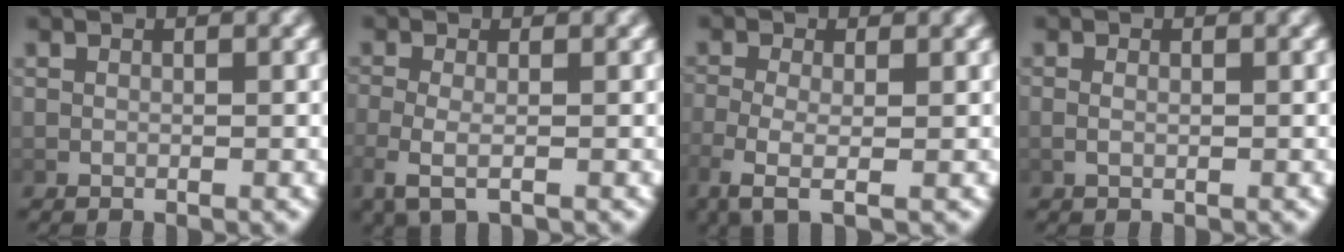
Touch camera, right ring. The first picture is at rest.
{"total": 2.8, "force": [-0.9, 0.9, 2.5], "torque": [-0.069, -0.013, -0.010]}
{"total": 3.6, "force": [-0.9, 1.2, 3.3], "torque": [-0.081, -0.016, -0.008]}
{"total": 0.7, "force": [-0.2, 0.2, 0.7], "torque": [-0.020, -0.005, -0.001]}